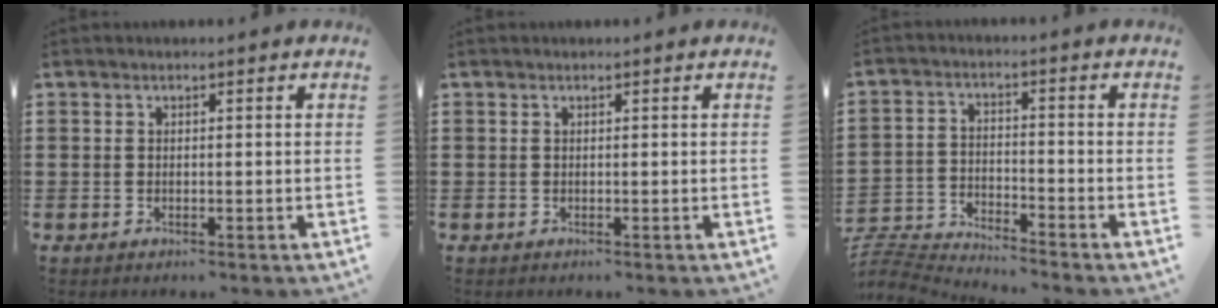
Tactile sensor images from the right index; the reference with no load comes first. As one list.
[{"total": 0.0}, {"total": 4.8, "force": [-4.8, 0.0, 0.2], "torque": [-0.027, -0.007, -0.105]}]